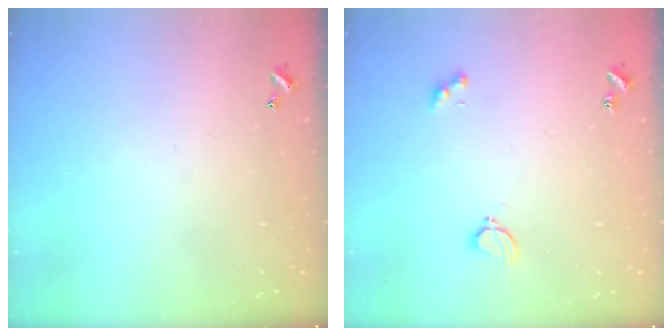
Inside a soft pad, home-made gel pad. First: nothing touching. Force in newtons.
{"total": 2.0, "press": 1.9, "slide": 0.5}